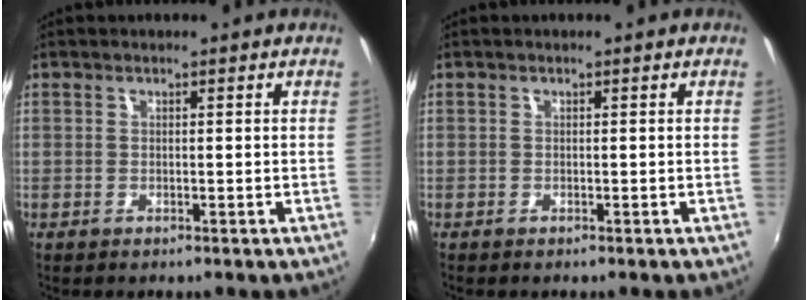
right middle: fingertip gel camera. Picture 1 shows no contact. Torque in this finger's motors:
{"motor_torque": [0.09, -0.08, 0.01, 0.01]}